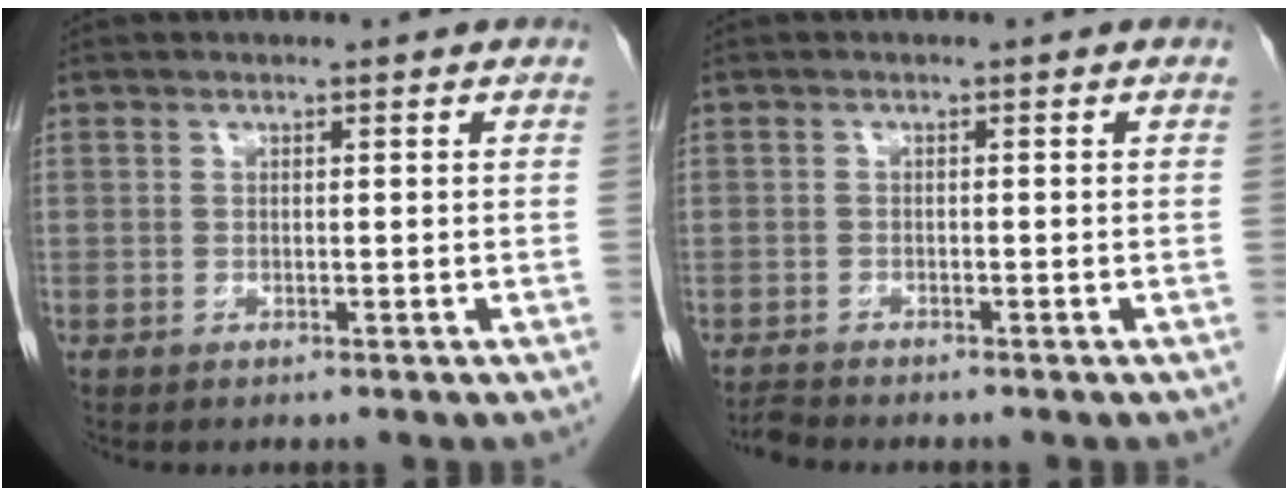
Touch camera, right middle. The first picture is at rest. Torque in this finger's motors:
{"motor_torque": [0.00, 0.00, -0.04, 0.00]}